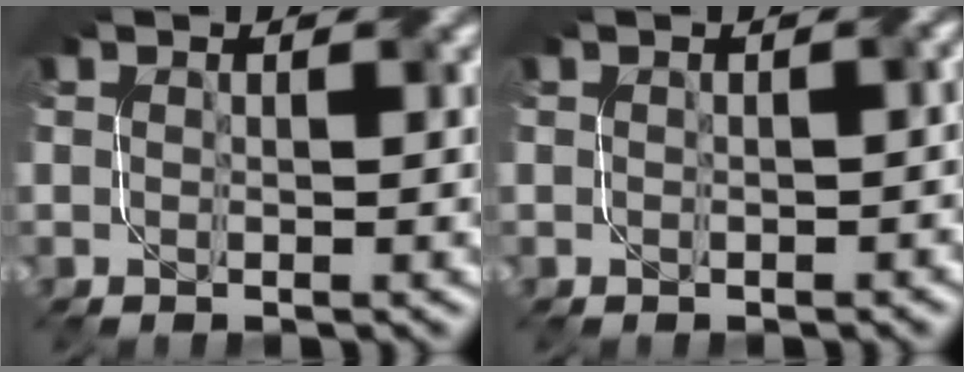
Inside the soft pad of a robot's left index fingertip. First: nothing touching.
{"total": 1.1, "force": [-0.1, 0.5, 1.0], "torque": [-0.012, -0.001, -0.001]}